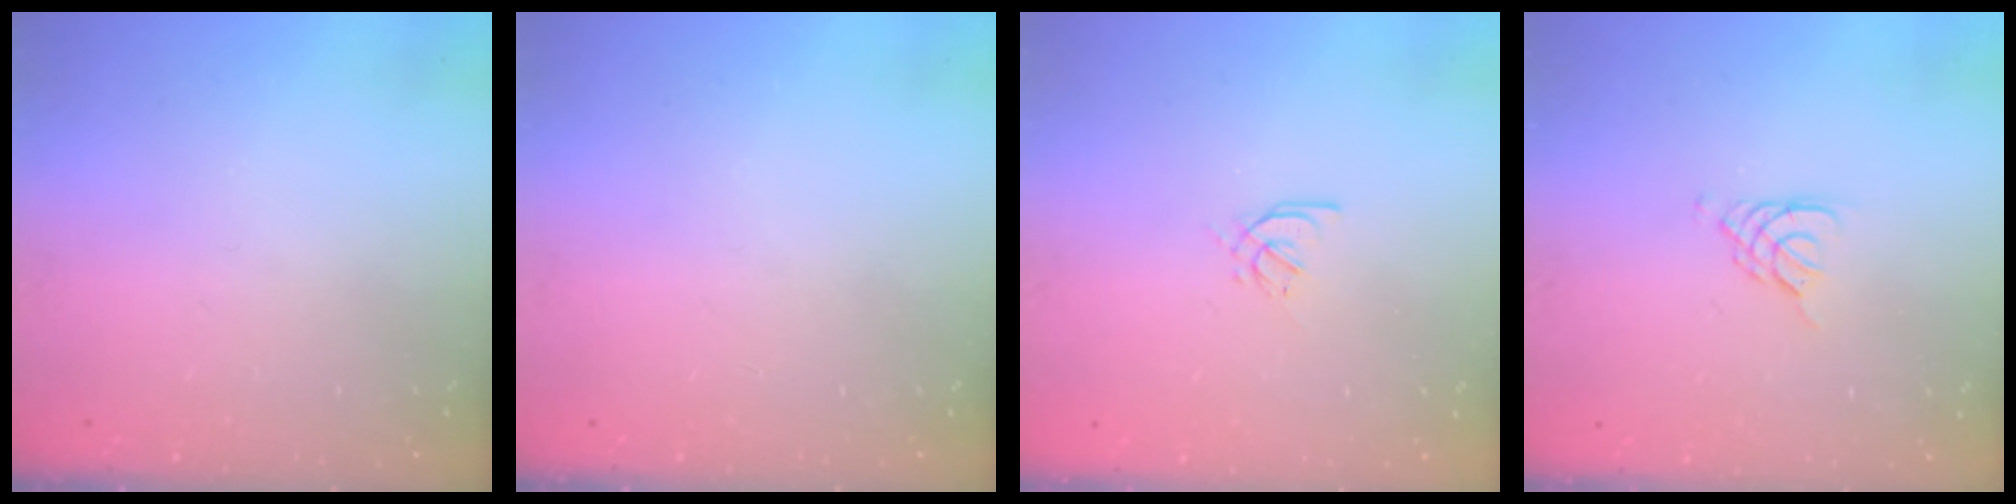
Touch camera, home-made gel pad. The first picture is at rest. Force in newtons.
{"total": 0.0}
{"total": 2.4, "press": 2.4, "slide": 0.6}
{"total": 4.1, "press": 4.1, "slide": 0.6}